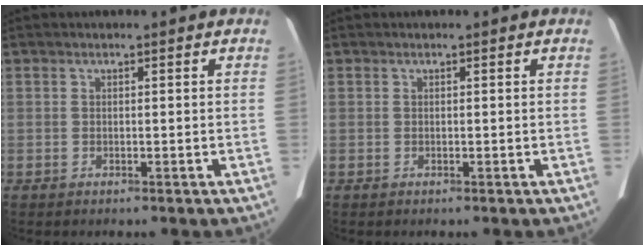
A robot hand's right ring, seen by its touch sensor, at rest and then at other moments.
{"total": 0.0}